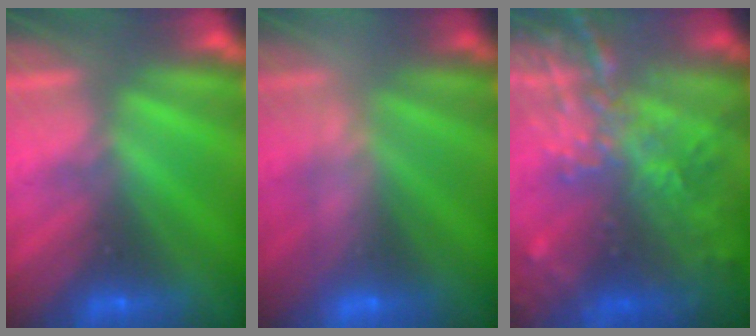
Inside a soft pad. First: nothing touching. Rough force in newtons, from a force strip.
{"total": 2.5}
{"total": 5.6}